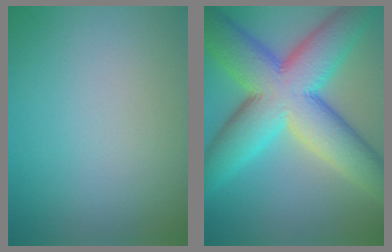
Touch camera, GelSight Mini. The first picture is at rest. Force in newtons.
{"total": 13.6, "press": 13.6, "slide": 0.4}